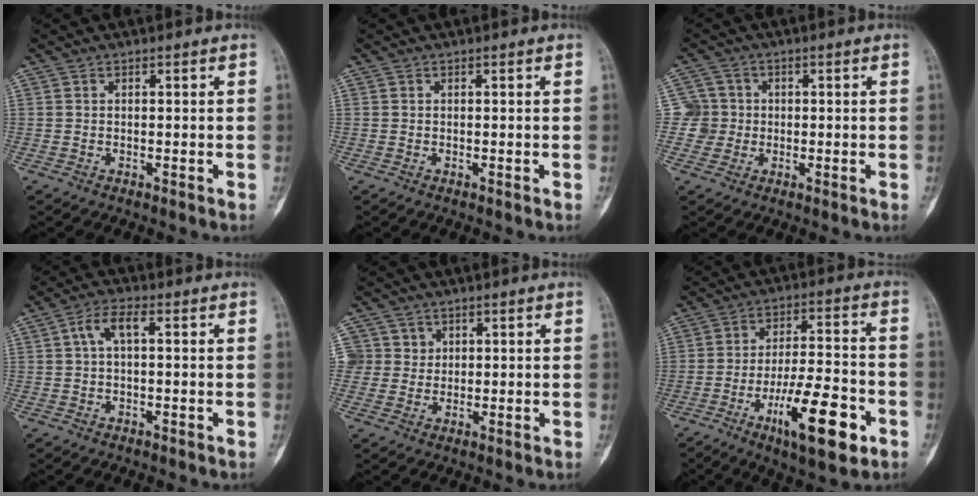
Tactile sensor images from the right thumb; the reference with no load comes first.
{"total": 0.0}
{"total": 4.4, "force": [-0.2, 4.4, -0.1], "torque": [0.033, 0.011, -0.010]}
{"total": 4.3, "force": [0.8, 1.7, 3.8], "torque": [-0.078, 0.018, 0.012]}
{"total": 4.1, "force": [1.5, 3.8, -0.3], "torque": [0.042, -0.003, 0.021]}
{"total": 16.3, "force": [-7.1, 5.0, 13.8], "torque": [-0.216, 0.030, -0.107]}